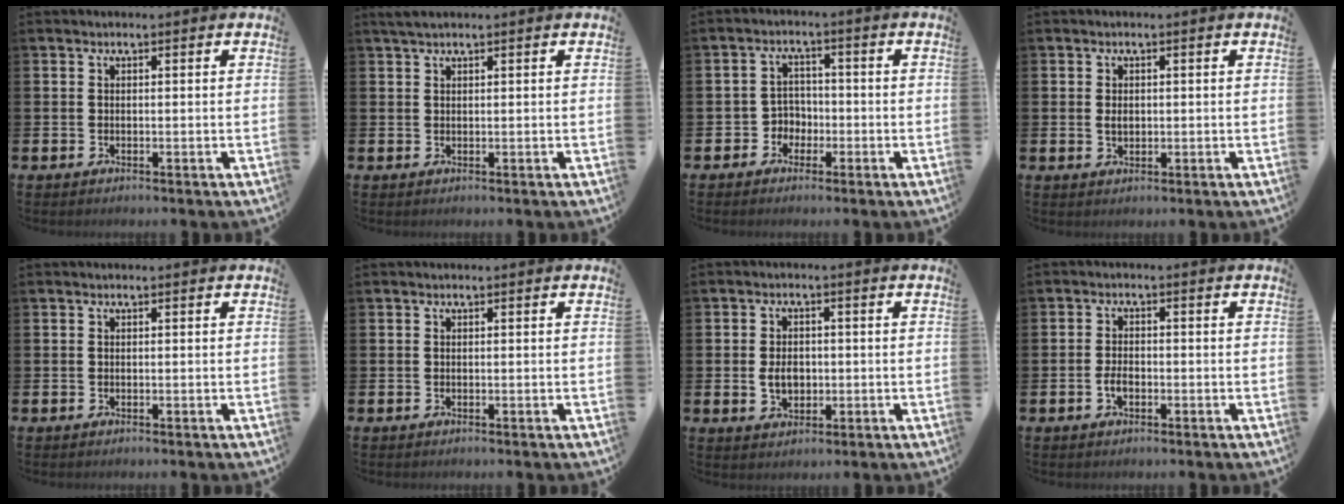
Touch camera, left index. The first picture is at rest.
{"total": 1.6, "force": [1.3, 0.2, 0.9], "torque": [-0.022, 0.005, 0.024]}
{"total": 3.1, "force": [-1.6, 2.7, 0.4], "torque": [-0.021, 0.003, -0.039]}
{"total": 1.5, "force": [0.2, 1.0, 1.1], "torque": [-0.007, 0.001, -0.002]}
{"total": 0.0}
{"total": 0.0}
{"total": 3.4, "force": [-0.2, 2.5, 2.3], "torque": [-0.026, 0.000, -0.011]}
{"total": 2.2, "force": [-0.8, 1.3, 1.7], "torque": [-0.026, 0.000, -0.016]}